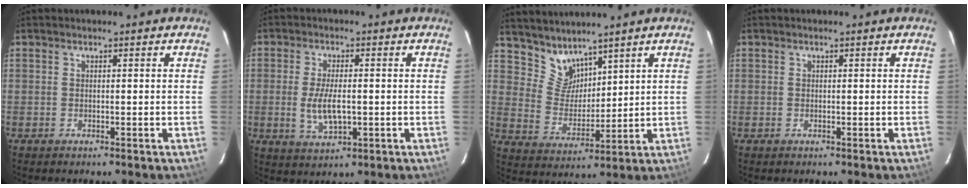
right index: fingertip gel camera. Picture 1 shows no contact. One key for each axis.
{"total": 6.8, "fx": -0.9, "fy": 2.8, "fz": 6.1, "tx": -0.124, "ty": -0.010, "tz": -0.012}
{"total": 6.9, "fx": 6.1, "fy": 3.1, "fz": 1.3, "tx": -0.019, "ty": 0.000, "tz": 0.128}
{"total": 0.0}